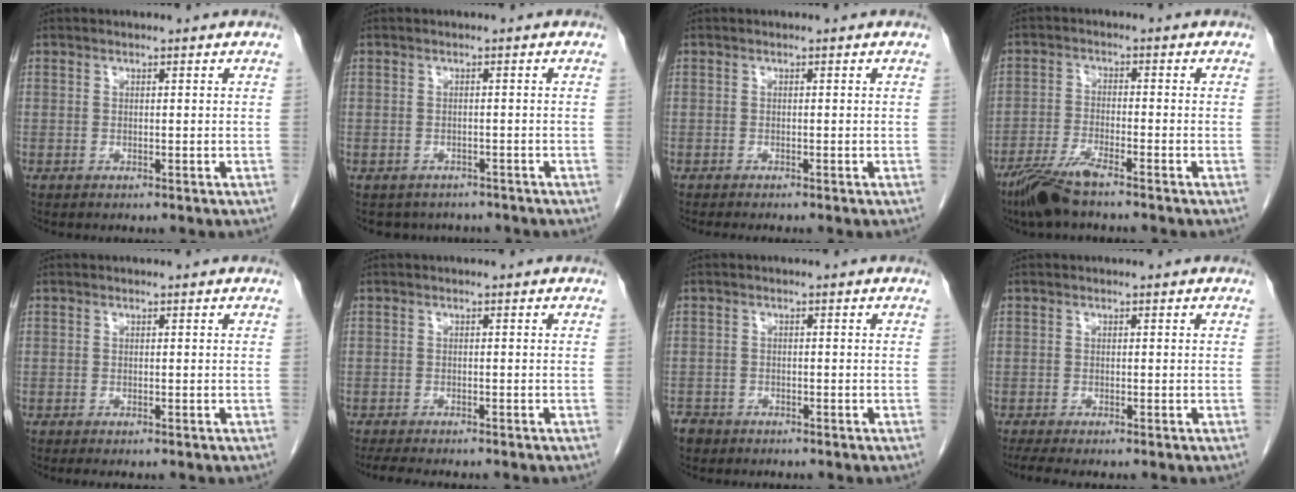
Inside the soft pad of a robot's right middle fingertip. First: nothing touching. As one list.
[{"total": 4.8, "force": [-4.1, 2.4, 0.3], "torque": [0.002, 0.005, -0.048]}, {"total": 1.6, "force": [-1.4, -0.2, 0.8], "torque": [-0.009, 0.000, -0.020]}, {"total": 6.5, "force": [-5.0, 0.6, 4.1], "torque": [-0.093, -0.018, -0.098]}, {"total": 1.1, "force": [-0.9, 0.1, 0.6], "torque": [-0.009, -0.005, -0.012]}, {"total": 6.3, "force": [-5.3, 1.2, 3.1], "torque": [-0.044, -0.011, -0.077]}, {"total": 2.3, "force": [-1.9, 1.4, 0.1], "torque": [-0.009, 0.003, -0.035]}, {"total": 2.3, "force": [-1.9, 0.0, 1.3], "torque": [-0.028, -0.007, -0.035]}]